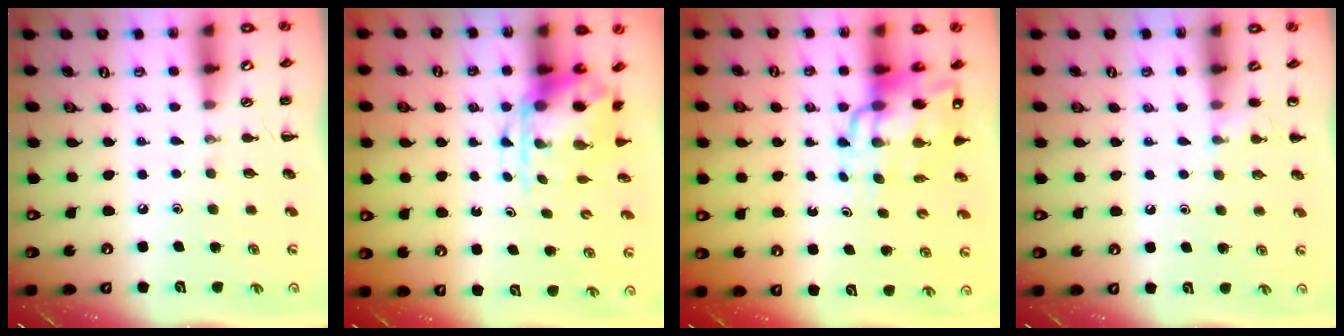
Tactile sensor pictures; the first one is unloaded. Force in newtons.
{"total": 4.7, "press": 4.7, "slide": 0.6}
{"total": 14.0, "press": 13.2, "slide": 4.4}
{"total": 3.2, "press": 3.1, "slide": 1.0}